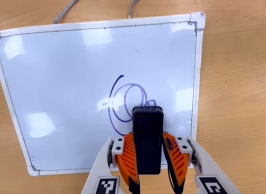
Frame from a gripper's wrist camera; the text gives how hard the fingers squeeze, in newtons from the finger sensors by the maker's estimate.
{"total": 3.9, "left": 2.5, "right": 5.4}